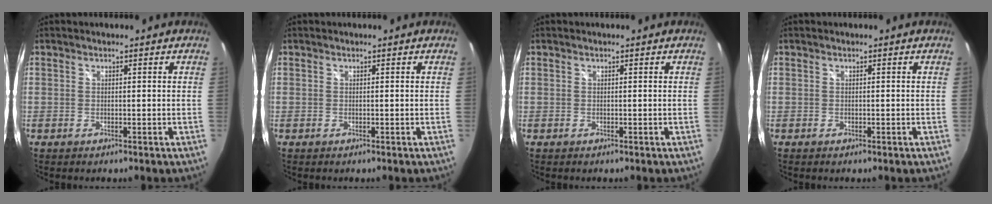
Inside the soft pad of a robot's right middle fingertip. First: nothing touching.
{"total": 0.0}
{"total": 0.0}
{"total": 0.0}